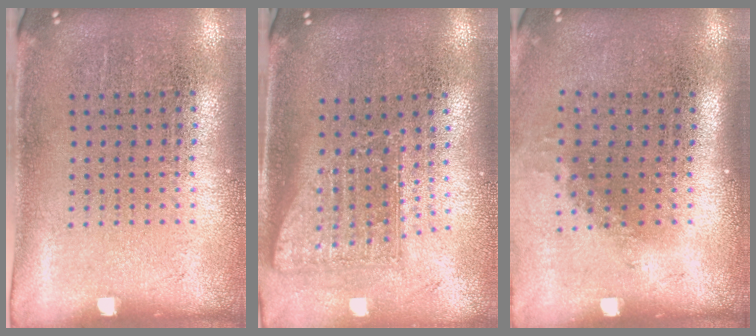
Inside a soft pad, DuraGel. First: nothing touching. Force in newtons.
{"total": 1.6, "press": 1.2, "slide": 1.1}
{"total": 1.2, "press": 0.9, "slide": 0.9}